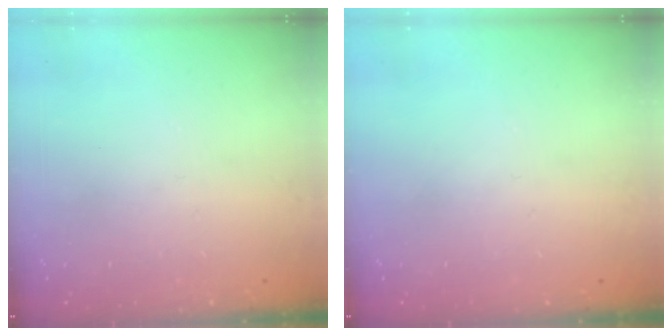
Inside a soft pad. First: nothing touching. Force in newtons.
{"total": 0.0}